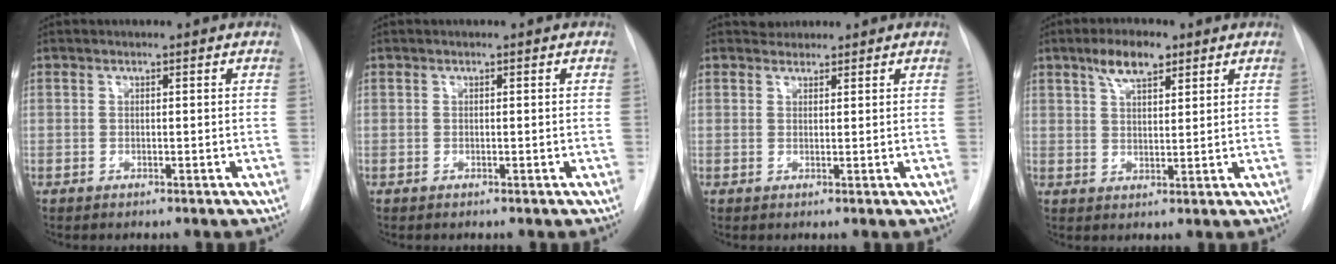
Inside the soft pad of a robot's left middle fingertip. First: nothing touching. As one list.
[{"total": 0.0}, {"total": 1.6, "force": [1.5, 0.7, -0.3], "torque": [0.003, 0.006, 0.021]}, {"total": 5.7, "force": [3.7, 2.0, 3.9], "torque": [-0.075, 0.009, 0.064]}]